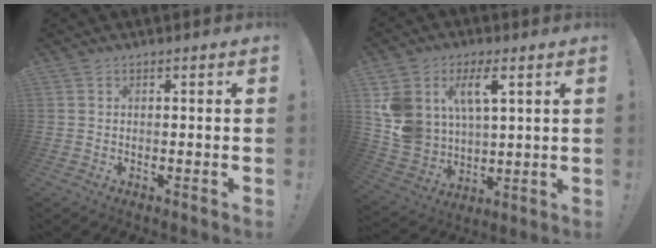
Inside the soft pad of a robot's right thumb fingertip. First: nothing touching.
{"total": 12.3, "force": [6.0, 8.2, 7.0], "torque": [-0.141, -0.029, 0.118]}